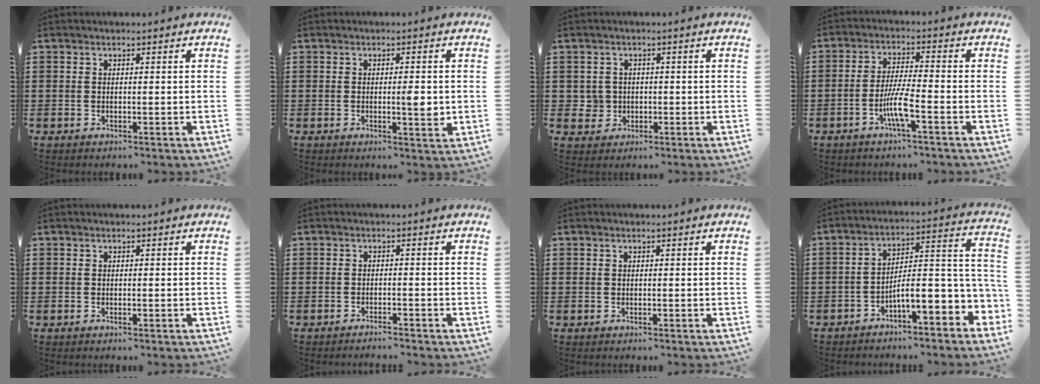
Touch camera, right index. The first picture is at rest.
{"total": 3.3, "force": [-0.1, 0.5, 3.2], "torque": [-0.056, -0.004, -0.002]}
{"total": 2.4, "force": [-0.2, 2.4, 0.5], "torque": [-0.021, 0.006, -0.006]}
{"total": 5.9, "force": [-2.7, 0.4, 5.2], "torque": [-0.108, -0.012, -0.053]}
{"total": 0.0}
{"total": 1.3, "force": [-1.3, -0.1, 0.1], "torque": [-0.005, 0.002, -0.026]}
{"total": 0.0}
{"total": 7.5, "force": [-3.8, 1.9, 6.2], "torque": [-0.099, -0.027, -0.075]}